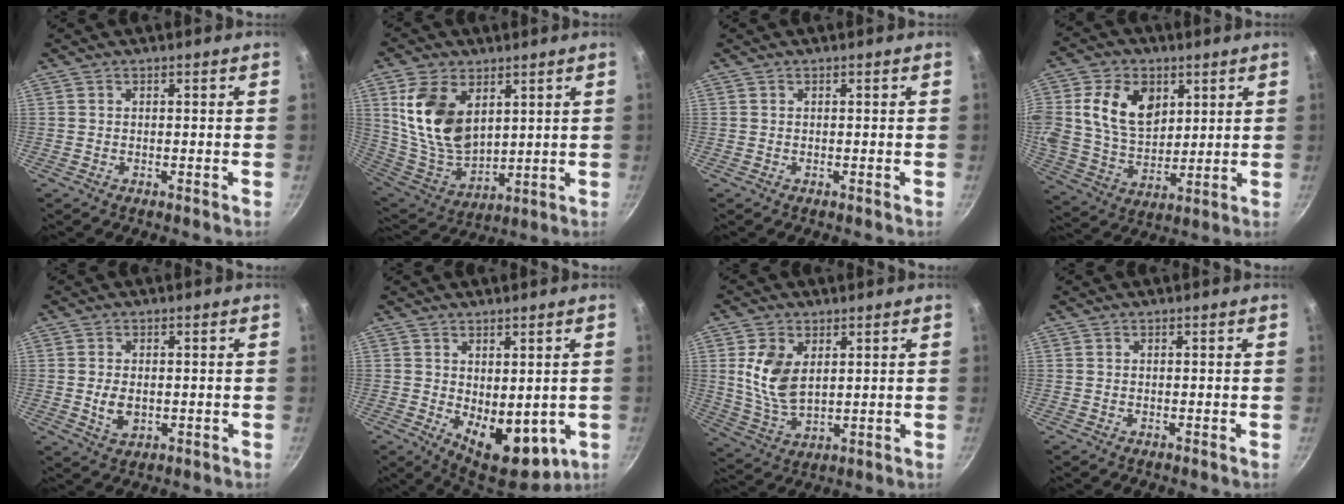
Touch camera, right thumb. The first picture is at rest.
{"total": 16.1, "force": [5.5, 10.1, 11.3], "torque": [-0.194, -0.042, 0.121]}
{"total": 0.0}
{"total": 15.2, "force": [4.6, 10.7, 9.7], "torque": [-0.153, -0.015, 0.085]}
{"total": 4.4, "force": [-0.3, 2.9, 3.4], "torque": [-0.057, -0.004, 0.001]}
{"total": 11.7, "force": [-1.1, 6.7, 9.5], "torque": [-0.108, -0.019, 0.004]}
{"total": 9.7, "force": [2.5, 5.9, 7.3], "torque": [-0.138, -0.023, 0.057]}
{"total": 0.0}